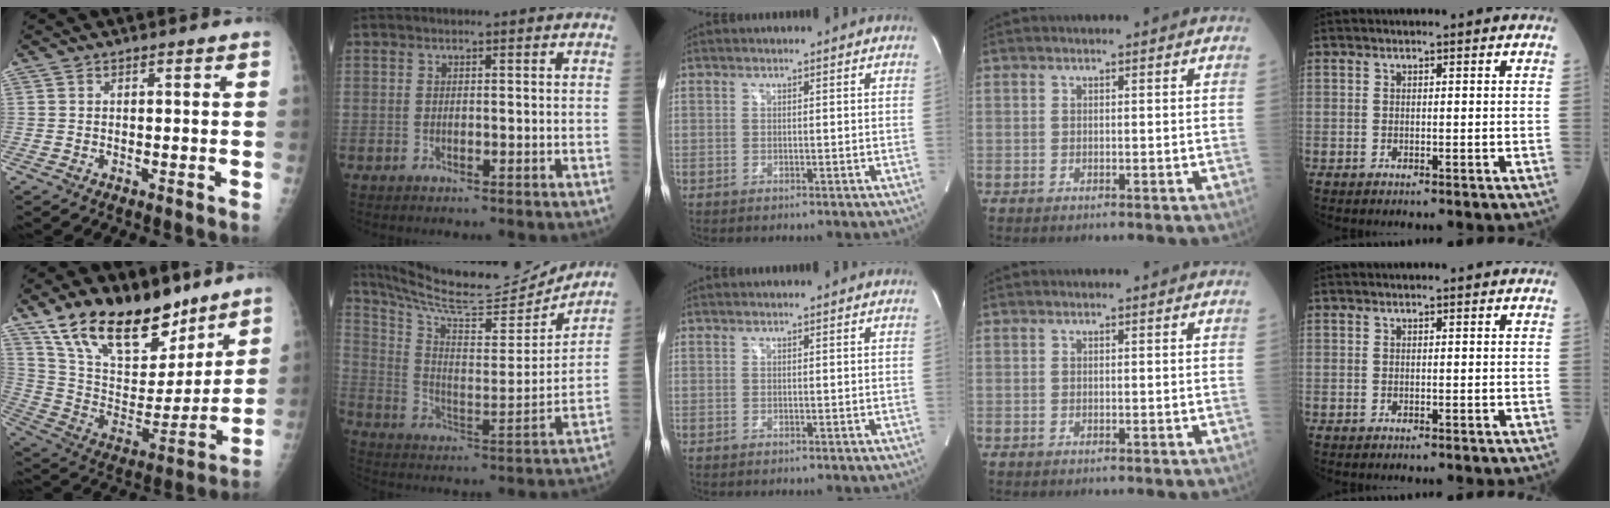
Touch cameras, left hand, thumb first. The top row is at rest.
{"thumb": {"total": 24.4, "force": [17.2, 11.4, 13.0], "torque": [-0.185, -0.070, 0.299]}, "index": {"total": 19.7, "force": [18.6, 1.7, 6.0], "torque": [-0.123, -0.041, 0.288]}}